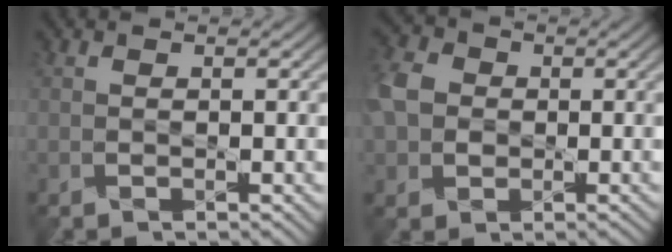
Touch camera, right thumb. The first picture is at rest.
{"total": 6.3, "force": [0.4, 5.2, 3.5], "torque": [-0.108, 0.012, -0.004]}